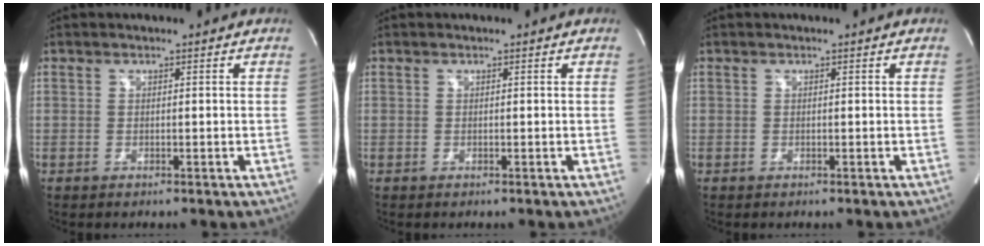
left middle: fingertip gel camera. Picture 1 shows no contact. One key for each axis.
{"total": 0.0}
{"total": 0.0}